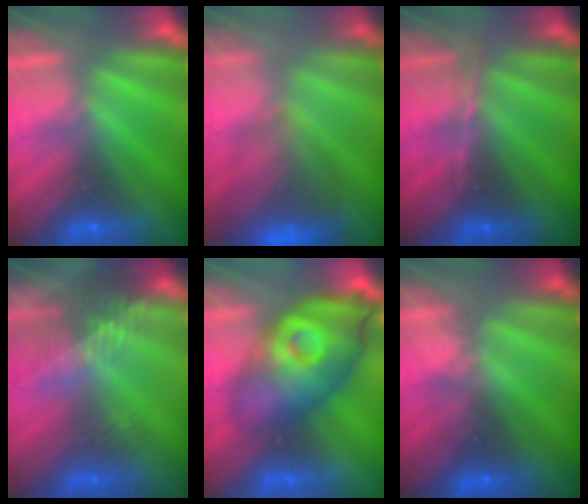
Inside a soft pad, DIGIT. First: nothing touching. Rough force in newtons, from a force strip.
{"total": 9.3}
{"total": 2.9}
{"total": 2.4}
{"total": 4.0}
{"total": 1.8}